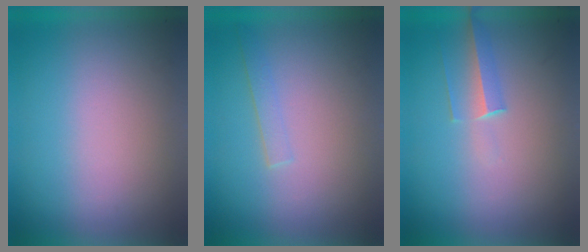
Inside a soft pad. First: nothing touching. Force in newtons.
{"total": 1.1}
{"total": 1.4}